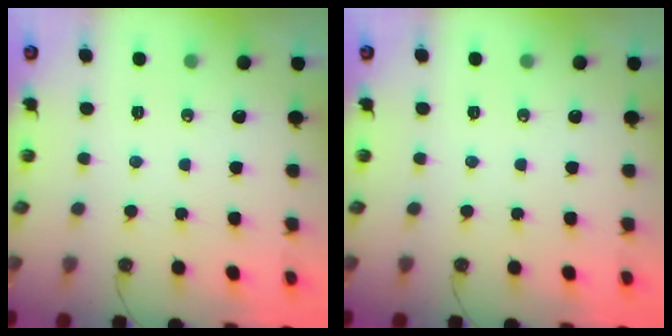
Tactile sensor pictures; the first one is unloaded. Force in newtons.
{"total": 0.0}